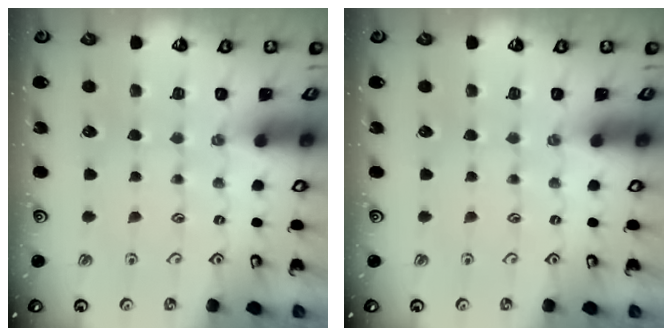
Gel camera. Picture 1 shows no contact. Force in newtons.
{"total": 0.0}